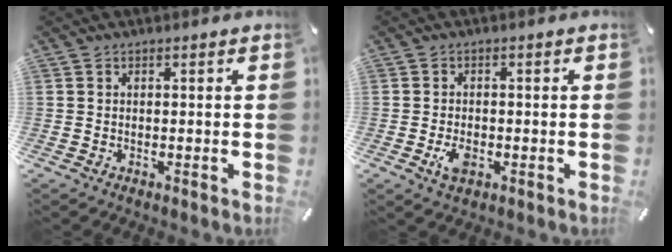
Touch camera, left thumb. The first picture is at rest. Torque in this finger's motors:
{"motor_torque": [-0.01, 0.04, 0.17, 0.20, 0.00]}